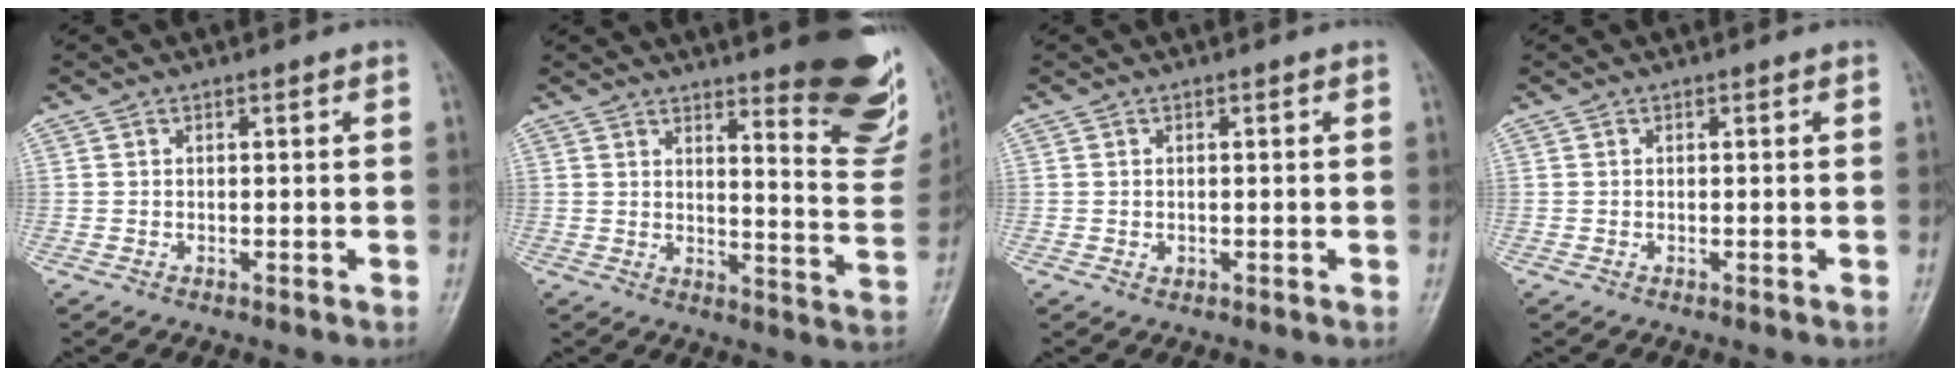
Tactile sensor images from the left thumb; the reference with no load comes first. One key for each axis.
{"total": 18.3, "fx": 12.4, "fy": 4.4, "fz": 12.8, "tx": -0.120, "ty": -0.101, "tz": 0.150}
{"total": 0.7, "fx": -0.1, "fy": 0.6, "fz": 0.3, "tx": -0.002, "ty": 0.000, "tz": 0.001}
{"total": 0.0}